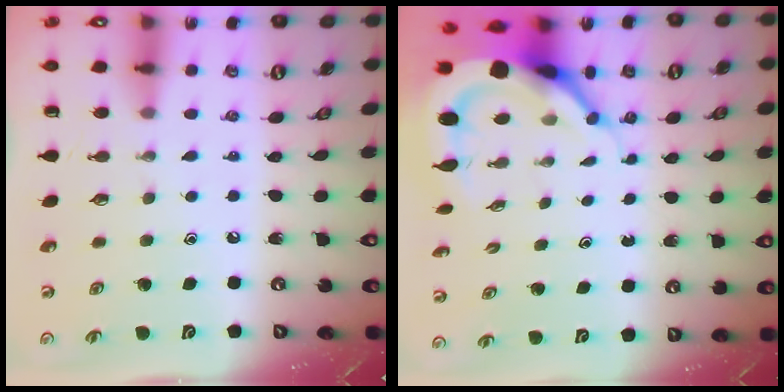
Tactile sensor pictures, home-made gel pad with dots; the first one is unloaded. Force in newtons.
{"total": 9.5, "press": 9.5, "slide": 1.0}